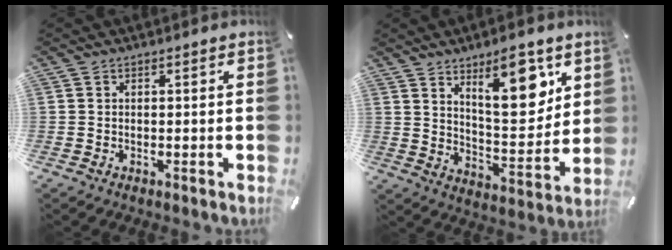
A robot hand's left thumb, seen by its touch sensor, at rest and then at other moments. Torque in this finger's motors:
{"motor_torque": [1.88, 1.90, 1.20, -1.19, 0.20]}